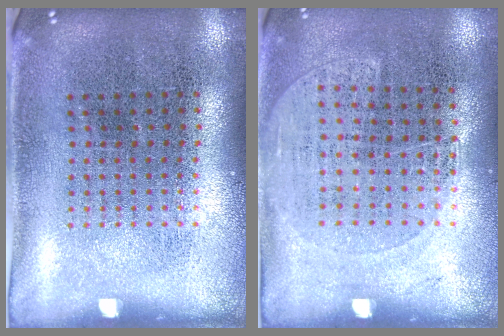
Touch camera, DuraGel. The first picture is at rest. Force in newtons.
{"total": 1.2, "press": 1.0, "slide": 0.7}